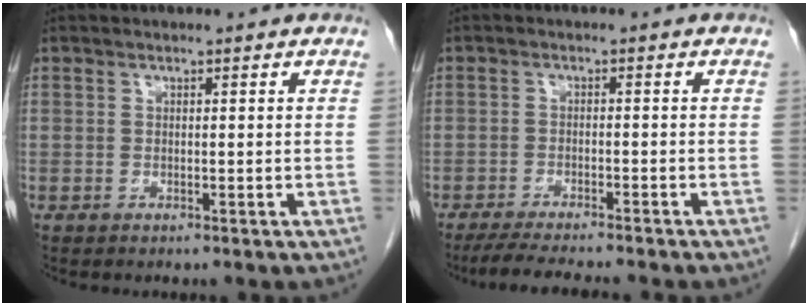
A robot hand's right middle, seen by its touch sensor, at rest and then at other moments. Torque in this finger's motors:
{"motor_torque": [0.51, -0.15, 0.07, 0.02]}